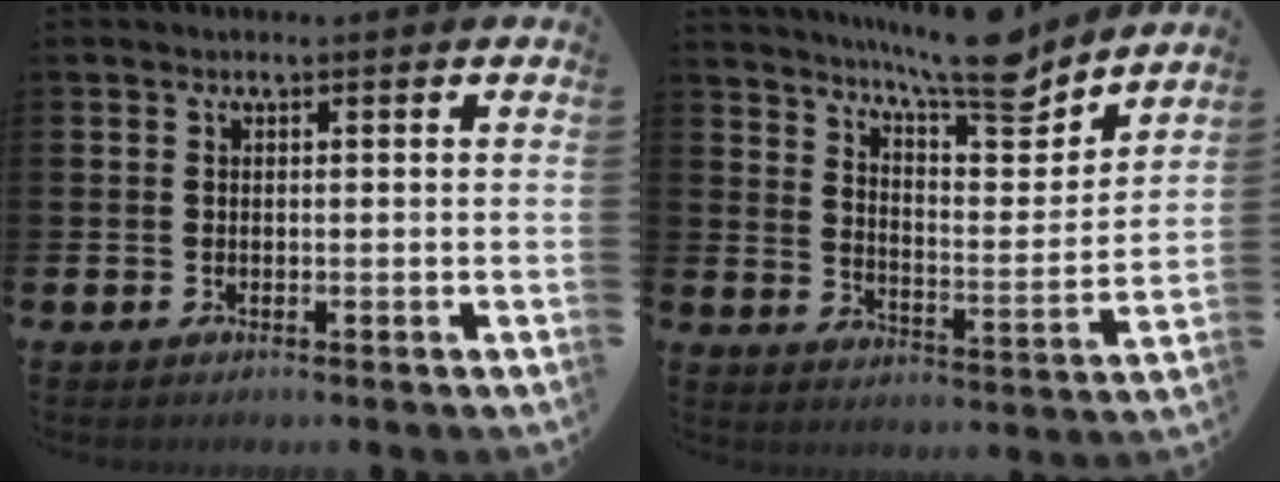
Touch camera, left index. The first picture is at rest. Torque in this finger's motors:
{"motor_torque": [0.57, -1.40, 1.05, 0.21]}